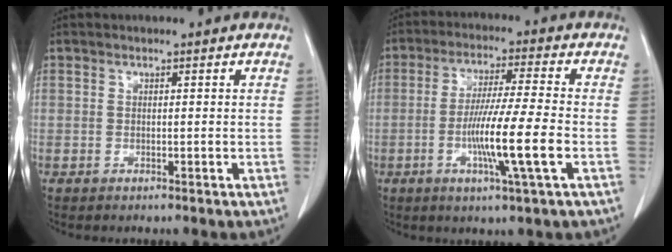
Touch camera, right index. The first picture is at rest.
{"total": 10.7, "force": [-2.9, -0.7, 10.3], "torque": [-0.192, -0.014, -0.056]}